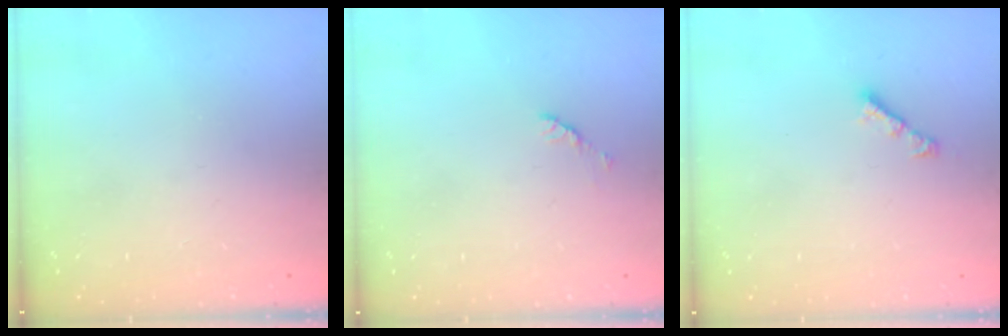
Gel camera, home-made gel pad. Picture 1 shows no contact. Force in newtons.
{"total": 2.8, "press": 2.7, "slide": 0.4}
{"total": 2.8, "press": 2.8, "slide": 0.7}